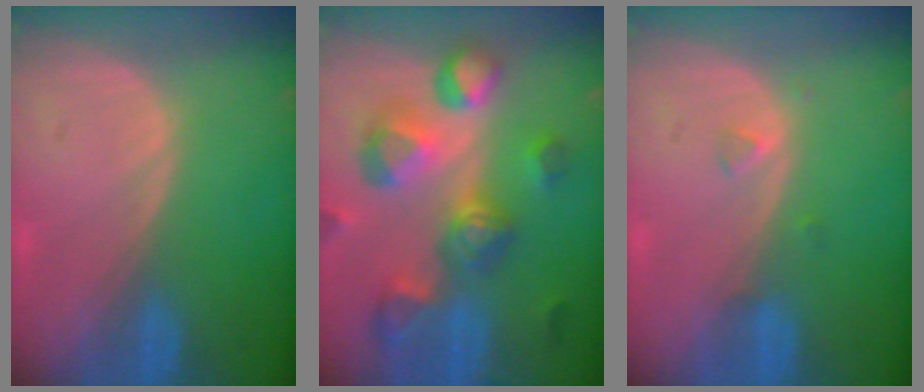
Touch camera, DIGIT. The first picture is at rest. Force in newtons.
{"total": 11.2, "press": 10.1, "slide": 5.0}
{"total": 1.2, "press": 1.2, "slide": 0.1}